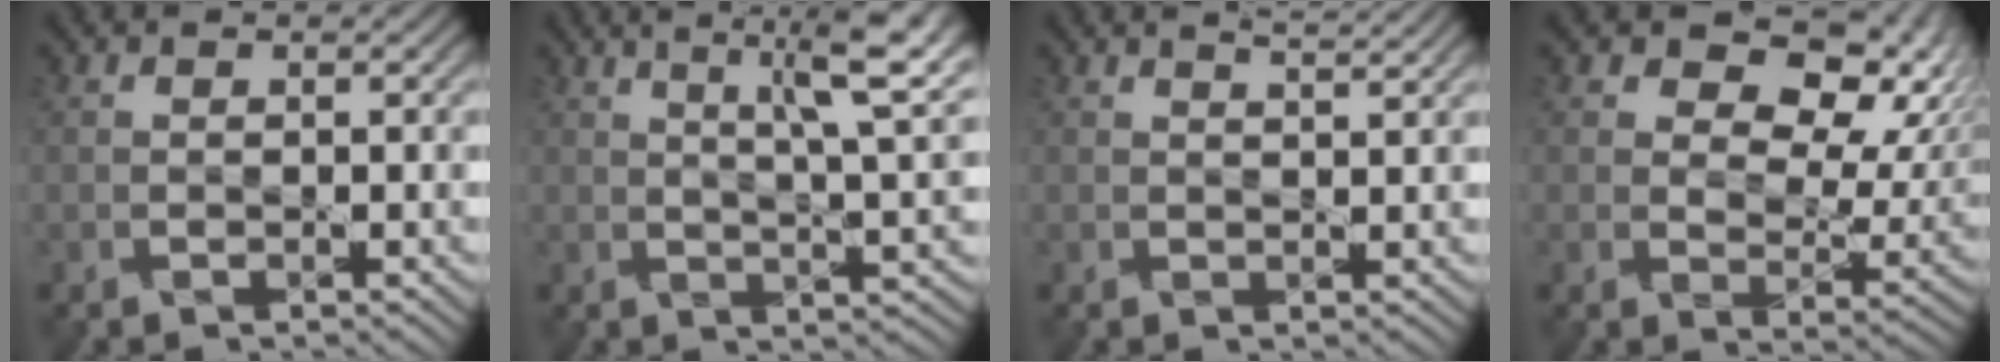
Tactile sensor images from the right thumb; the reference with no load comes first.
{"total": 8.7, "force": [4.6, 1.5, 7.2], "torque": [-0.095, 0.020, 0.060]}
{"total": 2.1, "force": [2.0, 0.0, 0.6], "torque": [-0.010, -0.005, 0.022]}
{"total": 10.1, "force": [4.9, 6.2, 6.3], "torque": [-0.096, 0.003, 0.068]}